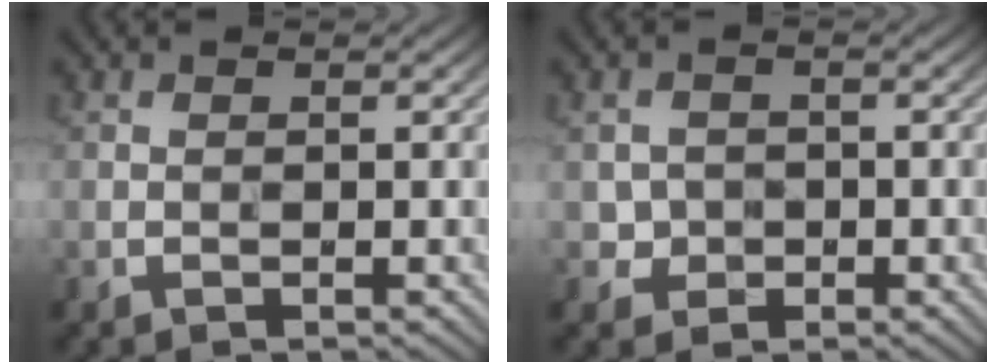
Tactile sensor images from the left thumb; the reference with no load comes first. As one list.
[{"total": 2.1, "force": [-0.5, 2.0, 0.5], "torque": [-0.010, -0.001, -0.011]}]